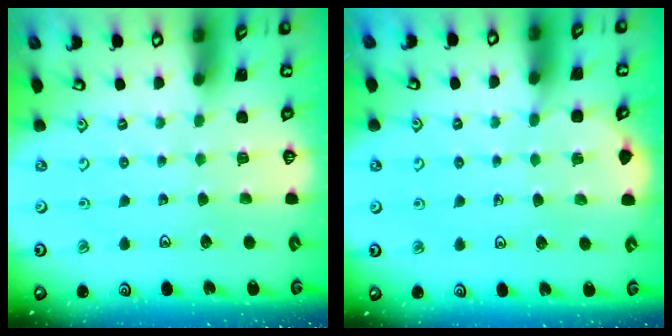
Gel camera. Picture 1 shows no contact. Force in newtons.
{"total": 3.9, "press": 3.8, "slide": 0.4}